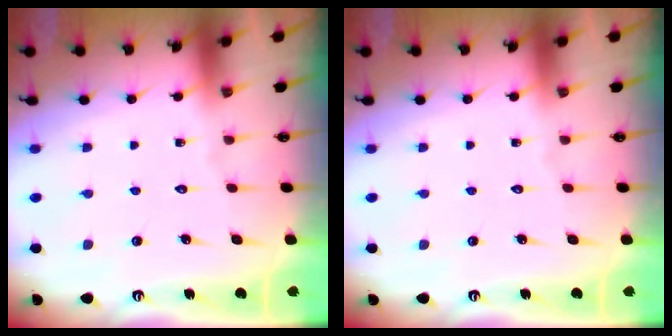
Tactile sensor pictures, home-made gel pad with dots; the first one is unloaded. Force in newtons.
{"total": 0.0}